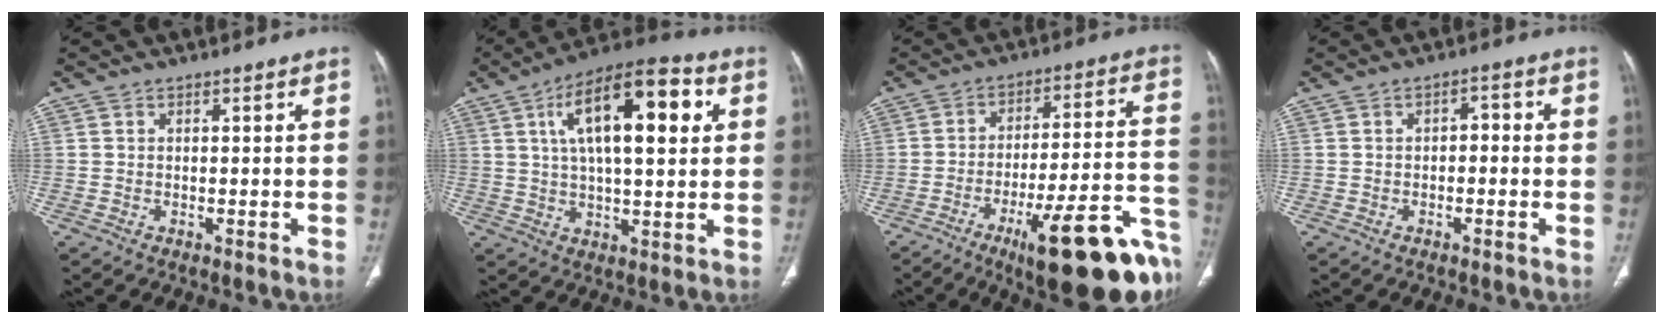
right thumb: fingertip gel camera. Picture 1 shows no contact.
{"total": 18.3, "force": [5.5, 7.1, 16.0], "torque": [-0.239, 0.008, 0.080]}
{"total": 24.0, "force": [-12.1, 5.5, 20.0], "torque": [-0.202, 0.067, -0.168]}
{"total": 2.3, "force": [-0.3, 1.4, 1.7], "torque": [-0.018, 0.013, -0.012]}